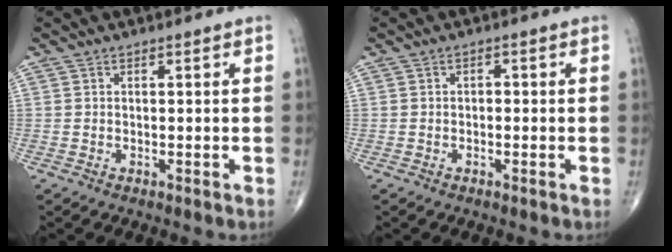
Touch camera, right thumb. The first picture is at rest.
{"total": 1.9, "force": [-0.4, 1.4, 1.3], "torque": [-0.005, 0.011, -0.013]}